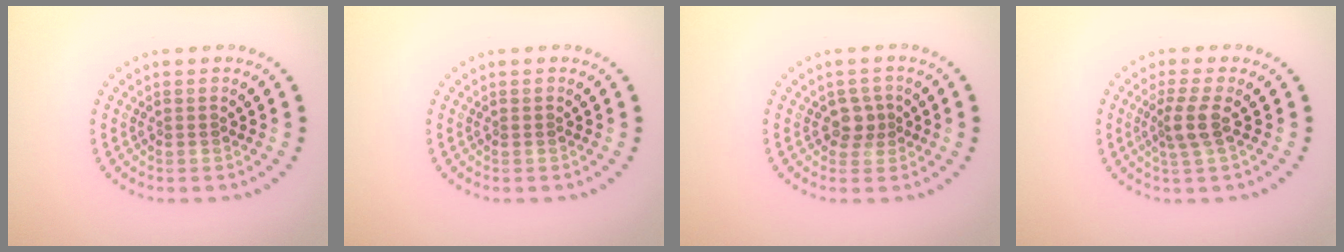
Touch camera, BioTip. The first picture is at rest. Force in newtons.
{"total": 0.0}
{"total": 1.9, "press": 1.5, "slide": 1.1}
{"total": 2.4, "press": 1.8, "slide": 1.5}